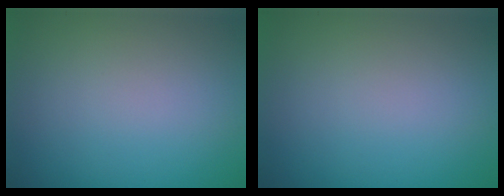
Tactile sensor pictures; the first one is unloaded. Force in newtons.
{"total": 0.0}